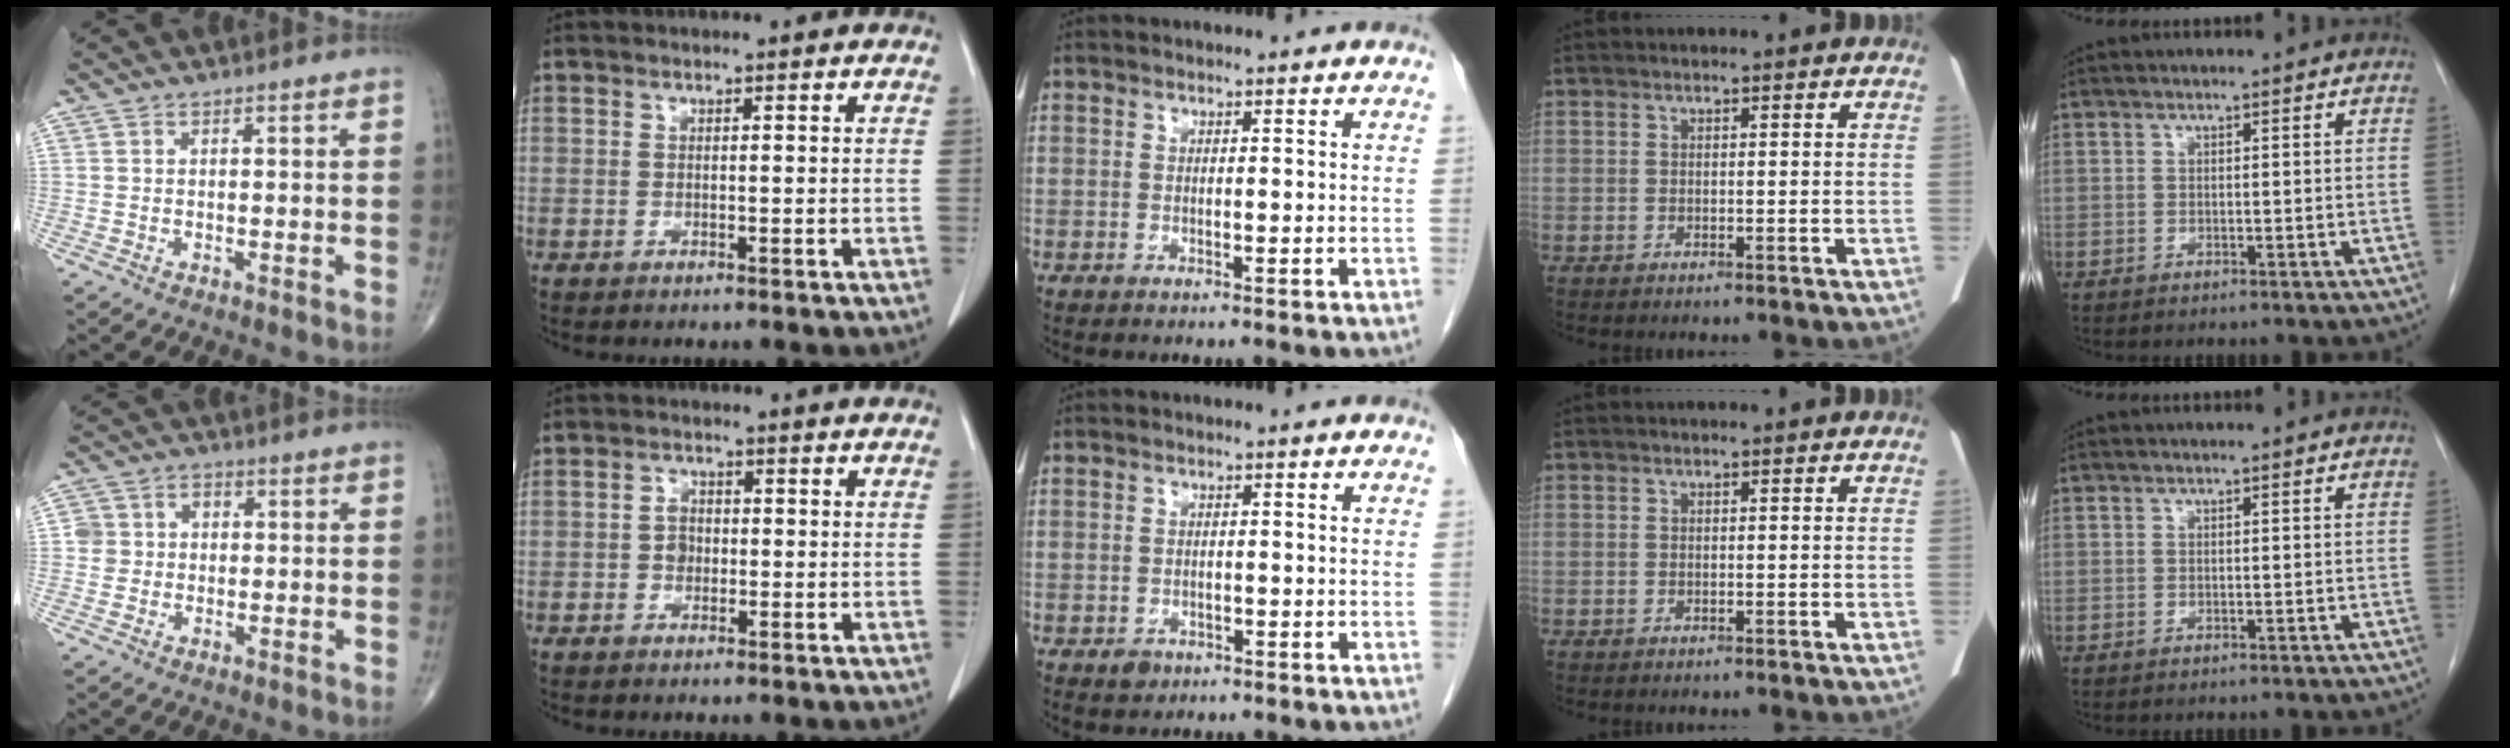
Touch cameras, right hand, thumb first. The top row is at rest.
{"thumb": {"total": 4.7, "force": [0.0, 4.4, 1.5], "torque": [-0.005, 0.018, -0.005]}, "index": {"total": 2.2, "force": [-0.3, 1.8, 1.2], "torque": [-0.018, 0.006, -0.007]}, "middle": {"total": 1.5, "force": [-0.9, 1.2, 0.5], "torque": [-0.007, 0.003, -0.008]}}